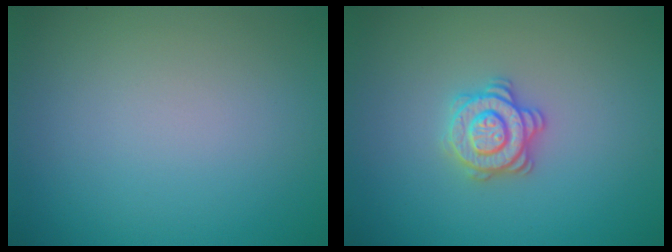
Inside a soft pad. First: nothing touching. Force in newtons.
{"total": 3.1, "press": 2.9, "slide": 0.9}